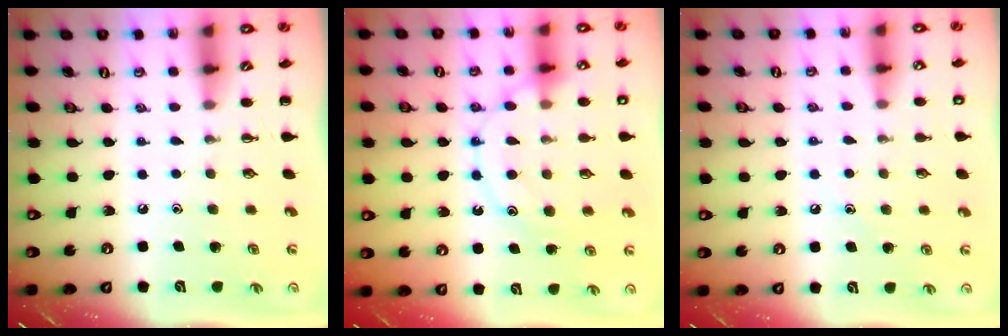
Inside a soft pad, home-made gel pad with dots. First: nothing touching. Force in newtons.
{"total": 14.3, "press": 14.3, "slide": 1.0}
{"total": 7.2, "press": 7.0, "slide": 1.7}